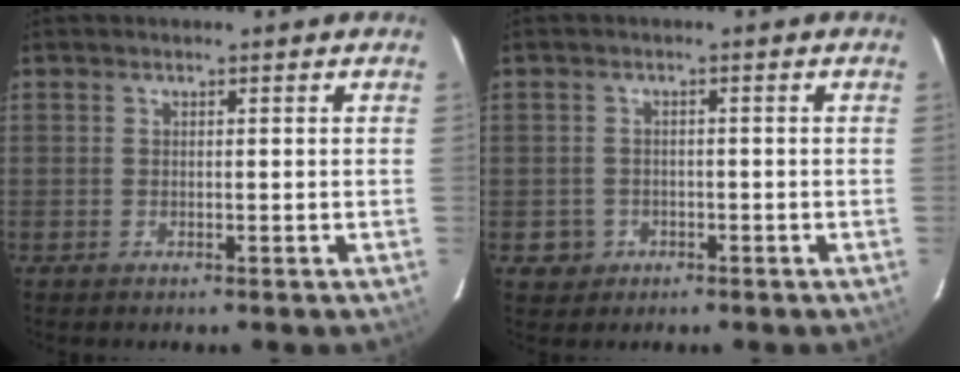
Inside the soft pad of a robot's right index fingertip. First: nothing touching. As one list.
[{"total": 3.5, "force": [-1.0, 3.3, 0.3], "torque": [-0.009, 0.012, -0.010]}]